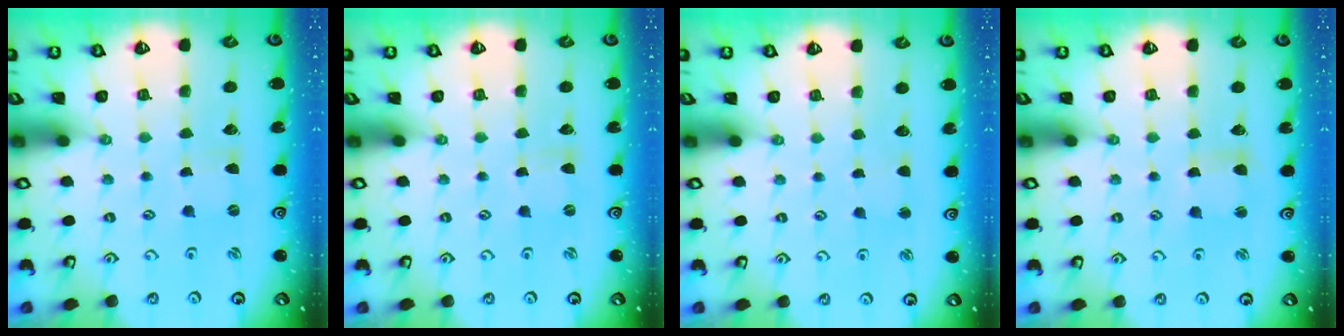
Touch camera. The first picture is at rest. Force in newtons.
{"total": 0.0}
{"total": 1.7, "press": 1.7, "slide": 0.1}
{"total": 2.2, "press": 2.2, "slide": 0.4}